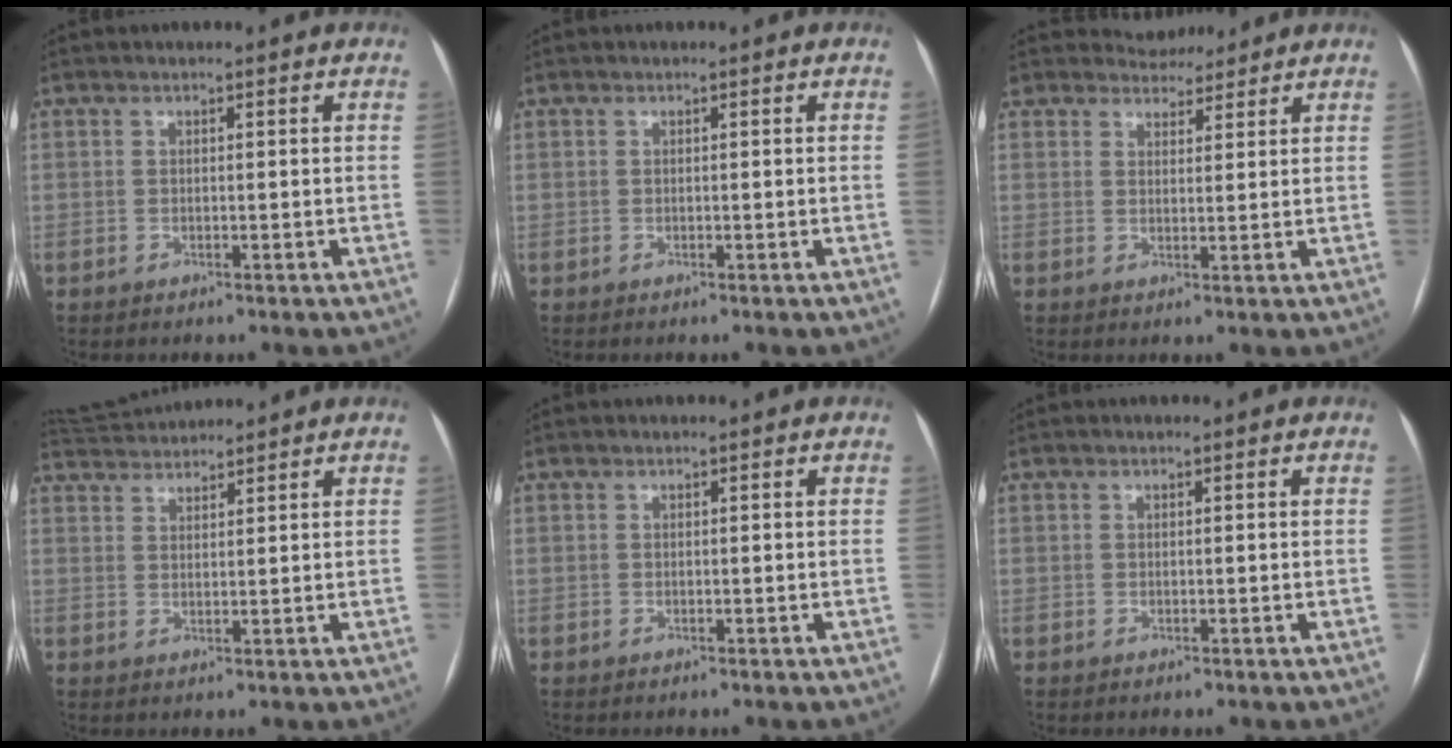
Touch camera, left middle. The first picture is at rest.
{"total": 0.0}
{"total": 3.8, "force": [3.6, 1.1, -0.5], "torque": [0.006, 0.007, 0.057]}
{"total": 5.2, "force": [5.1, -0.2, 0.4], "torque": [-0.014, 0.029, 0.097]}
{"total": 0.0}
{"total": 0.0}